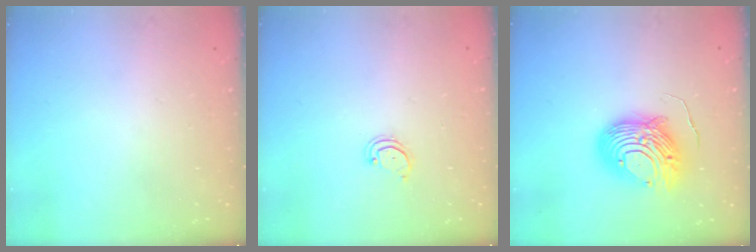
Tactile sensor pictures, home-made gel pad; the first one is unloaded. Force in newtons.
{"total": 2.5, "press": 2.5, "slide": 0.2}
{"total": 12.1, "press": 12.0, "slide": 1.2}